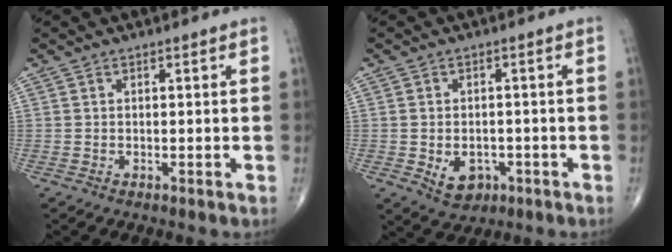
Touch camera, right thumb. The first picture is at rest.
{"total": 5.6, "force": [-1.7, 4.1, 3.3], "torque": [-0.036, 0.007, -0.014]}